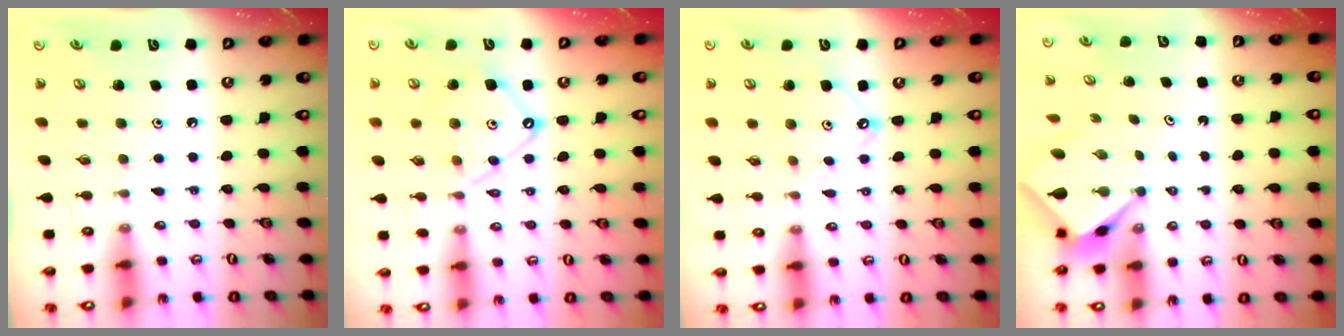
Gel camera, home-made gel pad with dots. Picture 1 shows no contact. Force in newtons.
{"total": 10.2, "press": 10.2, "slide": 0.9}
{"total": 7.7, "press": 7.7, "slide": 0.8}
{"total": 3.2, "press": 3.2, "slide": 0.1}